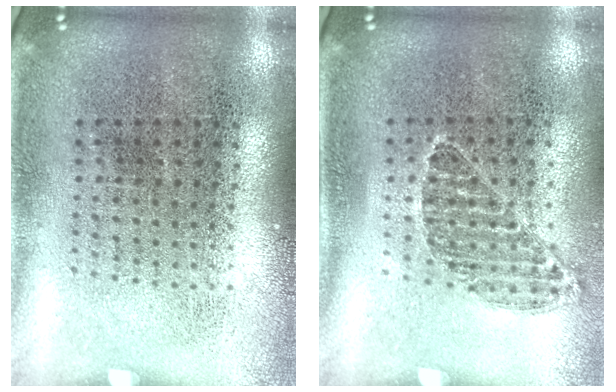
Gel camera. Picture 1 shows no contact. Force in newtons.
{"total": 0.9, "press": 0.7, "slide": 0.5}